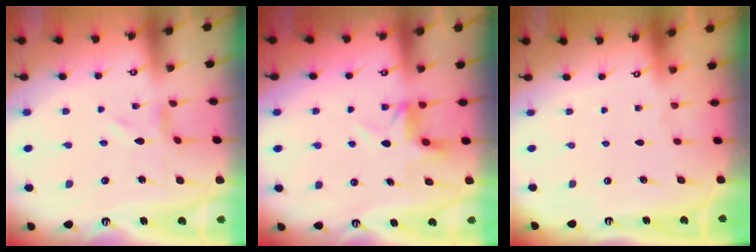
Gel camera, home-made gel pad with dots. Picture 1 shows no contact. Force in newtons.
{"total": 4.6, "press": 4.6, "slide": 0.1}
{"total": 0.0}